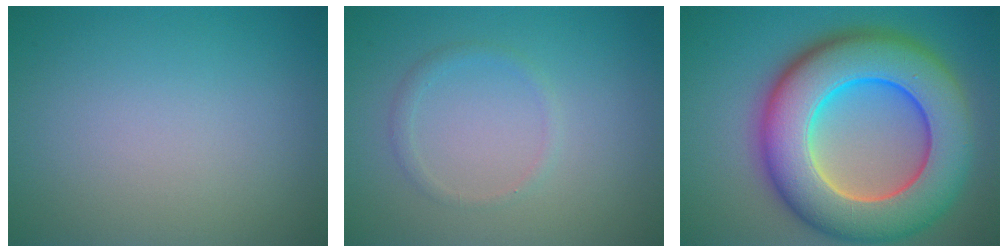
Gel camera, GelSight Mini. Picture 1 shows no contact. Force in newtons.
{"total": 1.1, "press": 1.1, "slide": 0.0}
{"total": 13.6, "press": 13.6, "slide": 0.6}